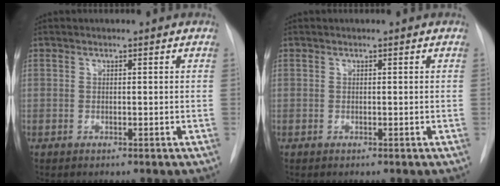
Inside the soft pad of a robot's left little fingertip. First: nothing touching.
{"total": 0.0}